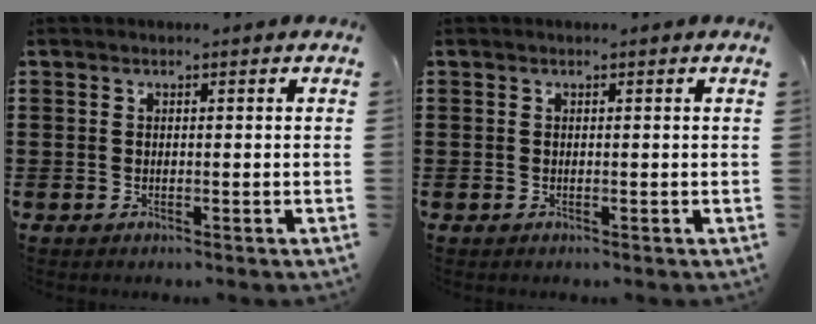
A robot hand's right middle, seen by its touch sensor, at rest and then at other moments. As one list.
[{"total": 0.0}]